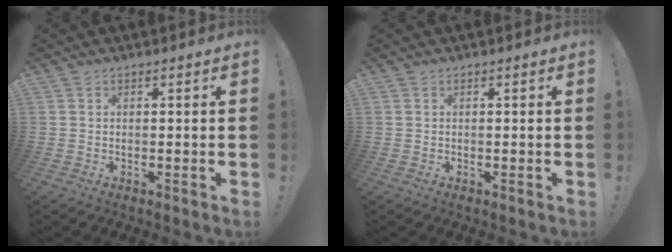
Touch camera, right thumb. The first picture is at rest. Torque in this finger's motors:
{"motor_torque": [-0.08, 0.08, 0.00, 0.00, 0.00]}